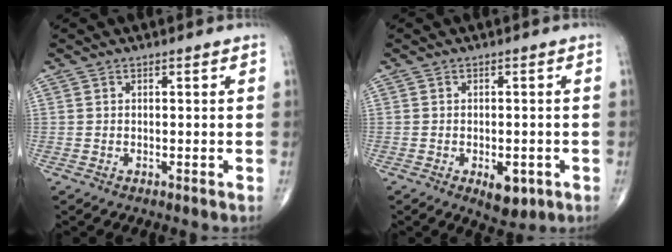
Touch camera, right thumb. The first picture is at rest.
{"total": 5.1, "force": [-1.9, 2.7, 3.9], "torque": [-0.040, 0.001, -0.017]}